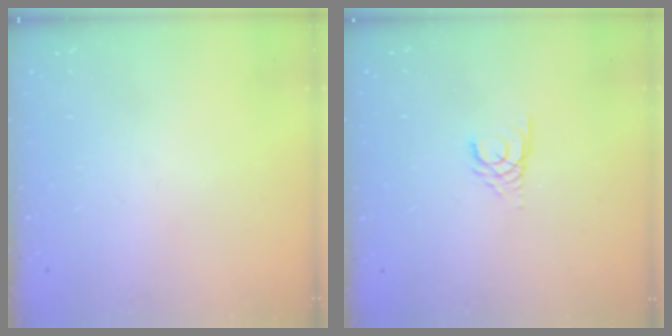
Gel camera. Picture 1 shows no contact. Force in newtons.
{"total": 3.0, "press": 2.9, "slide": 0.3}